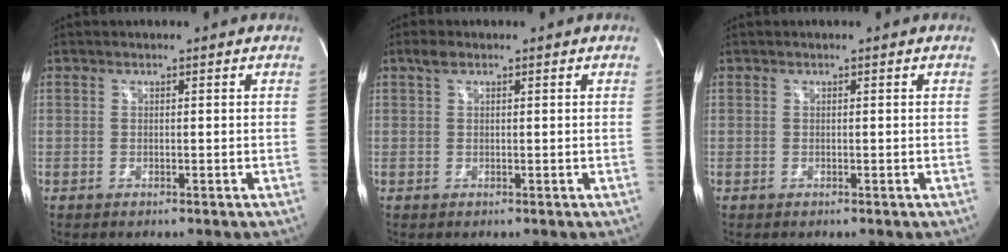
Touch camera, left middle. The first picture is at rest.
{"total": 1.5, "force": [1.0, 0.6, 0.9], "torque": [-0.022, 0.014, 0.019]}
{"total": 0.0}